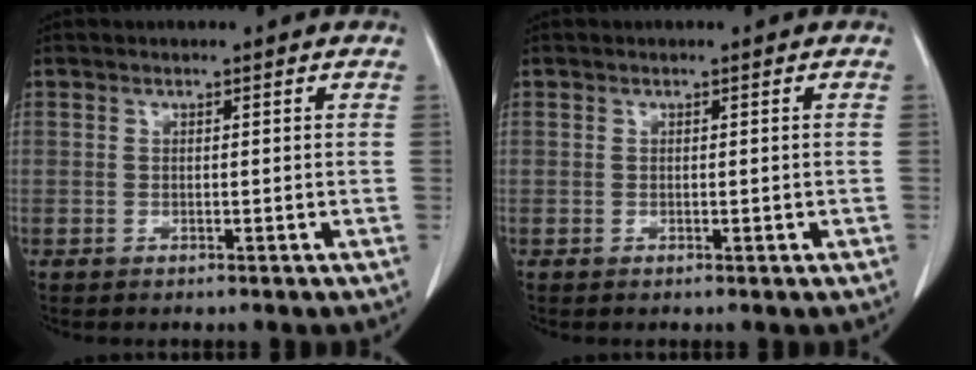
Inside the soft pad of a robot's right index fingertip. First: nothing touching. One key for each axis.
{"total": 0.6, "fx": -0.1, "fy": 0.2, "fz": 0.6, "tx": -0.011, "ty": 0.000, "tz": 0.003}